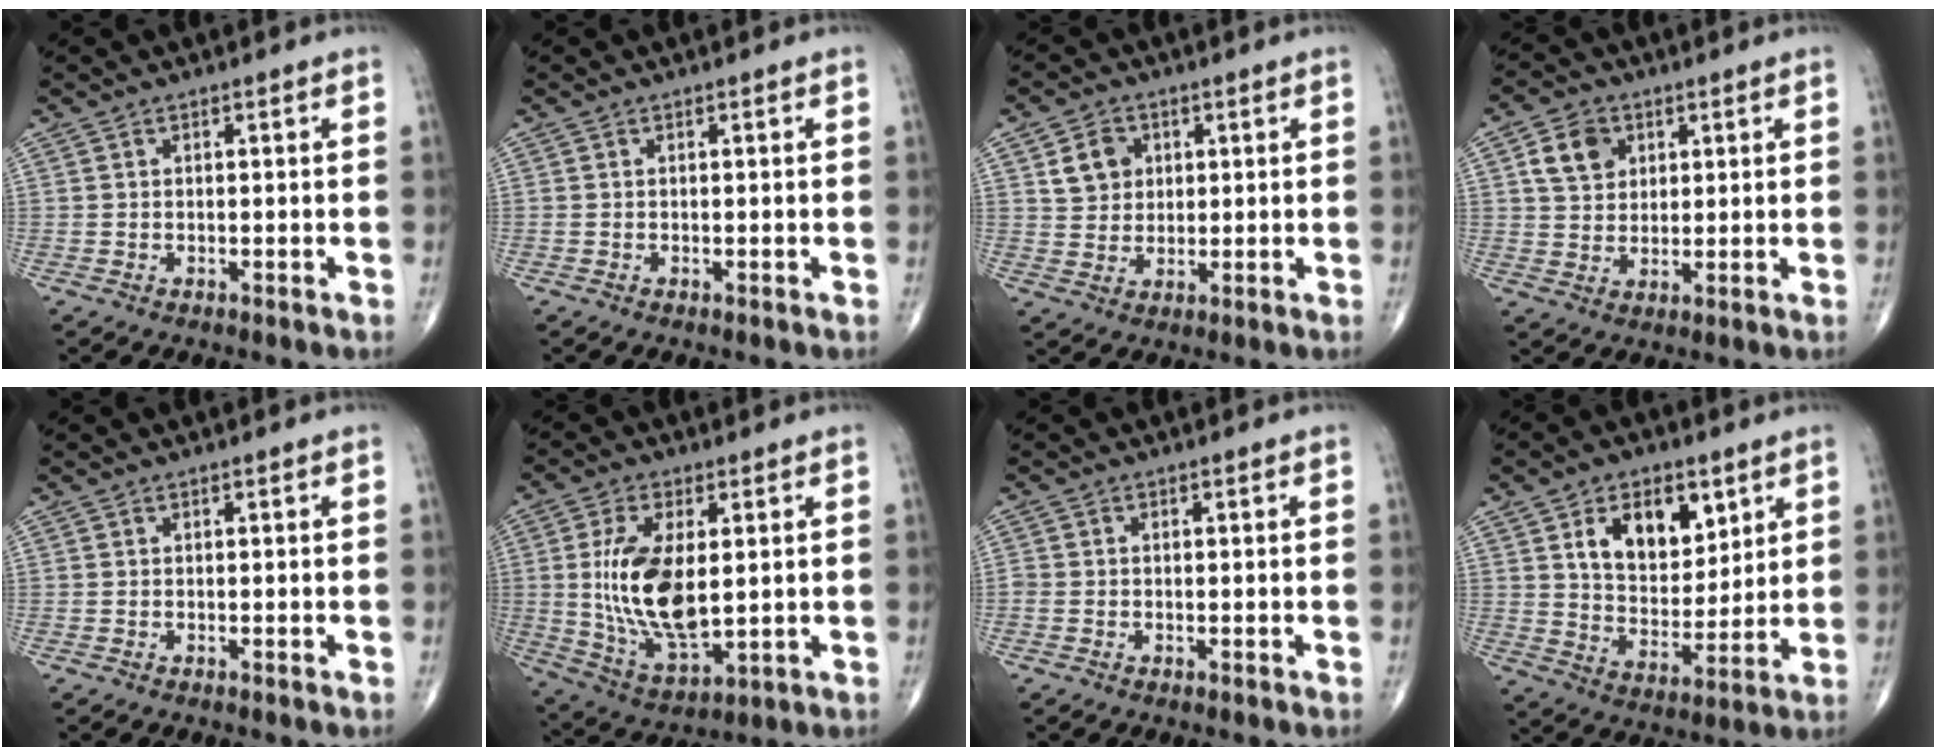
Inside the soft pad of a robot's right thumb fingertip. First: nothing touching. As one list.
[{"total": 0.0}, {"total": 6.1, "force": [2.1, 5.2, 2.6], "torque": [-0.020, -0.009, 0.037]}, {"total": 7.2, "force": [2.6, 5.7, 3.5], "torque": [-0.040, -0.006, 0.046]}, {"total": 0.0}, {"total": 15.7, "force": [1.3, 7.6, 13.7], "torque": [-0.261, -0.022, 0.038]}, {"total": 0.9, "force": [-0.3, 0.7, 0.5], "torque": [-0.008, 0.000, -0.008]}, {"total": 13.7, "force": [6.0, 8.3, 9.1], "torque": [-0.106, -0.035, 0.109]}]